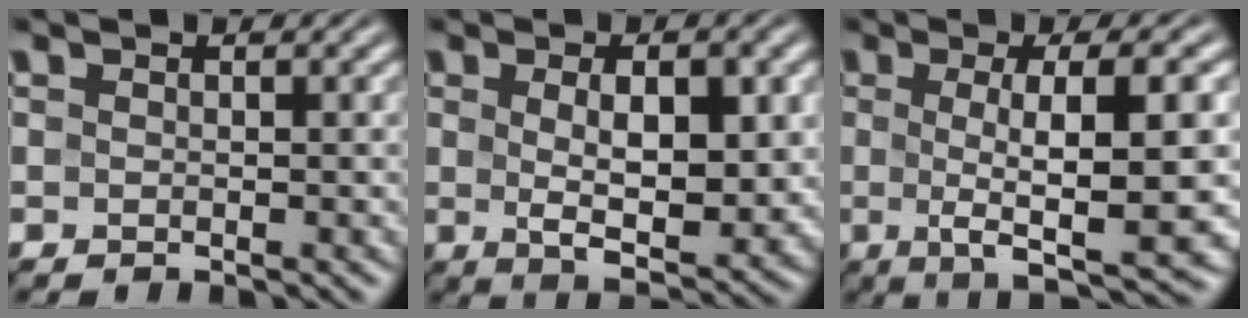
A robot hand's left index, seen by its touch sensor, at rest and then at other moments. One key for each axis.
{"total": 6.9, "fx": 0.7, "fy": 2.7, "fz": 6.3, "tx": -0.104, "ty": -0.009, "tz": 0.018}
{"total": 9.7, "fx": -0.2, "fy": 2.4, "fz": 9.5, "tx": -0.132, "ty": 0.003, "tz": -0.007}